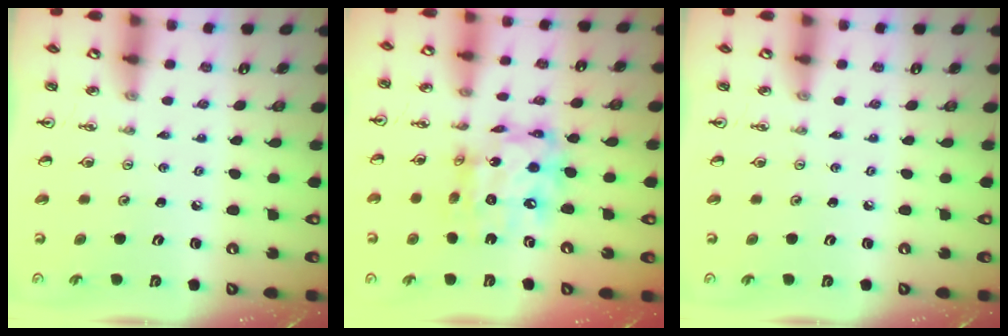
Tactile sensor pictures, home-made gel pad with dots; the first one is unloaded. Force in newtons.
{"total": 16.0, "press": 16.0, "slide": 1.3}
{"total": 0.0}